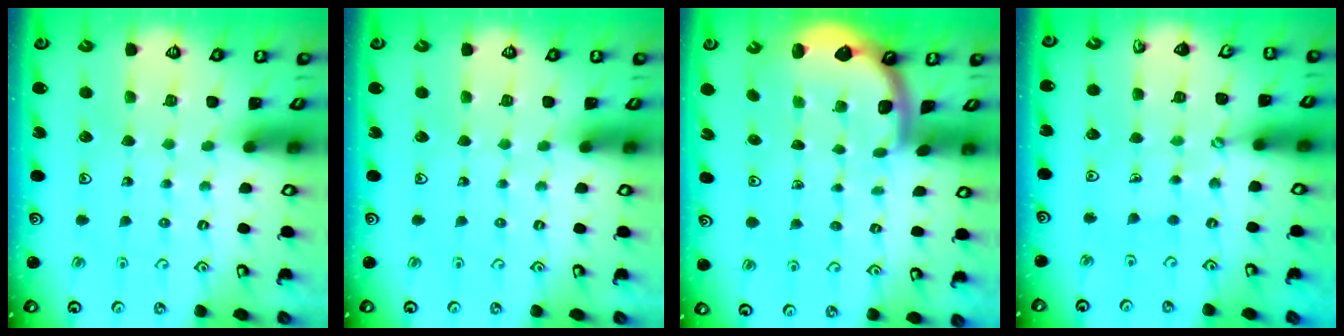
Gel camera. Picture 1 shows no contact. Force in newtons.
{"total": 0.0}
{"total": 1.6, "press": 1.6, "slide": 0.1}
{"total": 0.7, "press": 0.7, "slide": 0.0}